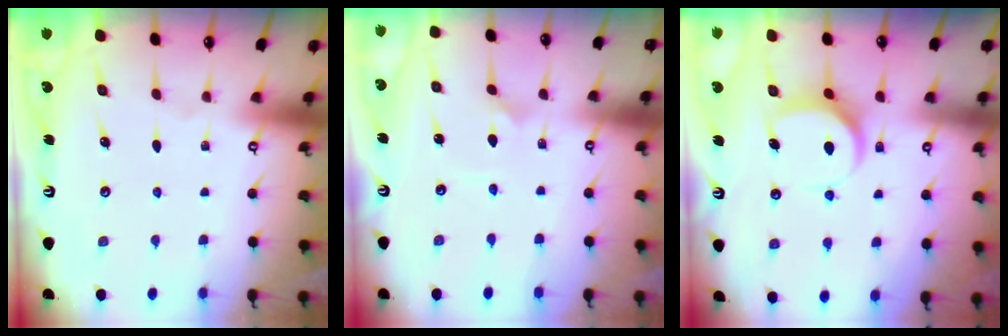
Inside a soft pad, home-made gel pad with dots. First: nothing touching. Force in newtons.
{"total": 2.7, "press": 2.6, "slide": 0.3}
{"total": 8.0, "press": 8.0, "slide": 0.9}